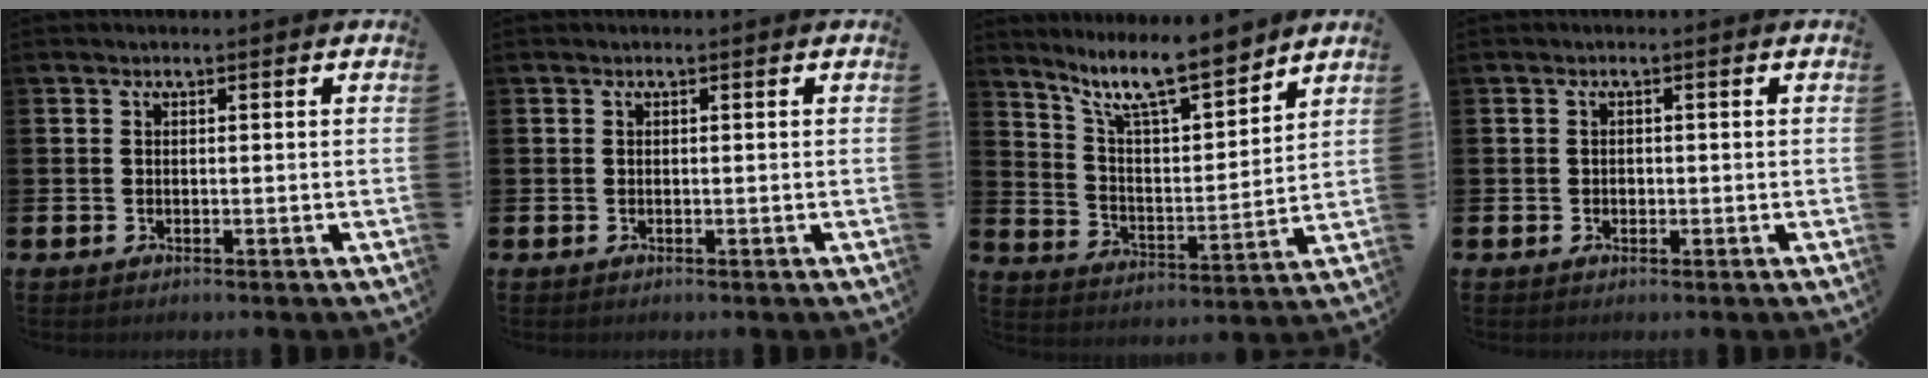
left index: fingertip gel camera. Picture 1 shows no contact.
{"total": 0.0}
{"total": 10.8, "force": [9.3, 2.0, 4.9], "torque": [-0.117, -0.057, 0.164]}
{"total": 0.7, "force": [-0.1, 0.7, 0.1], "torque": [0.002, 0.003, -0.005]}